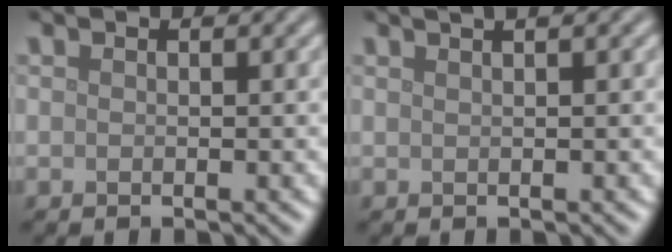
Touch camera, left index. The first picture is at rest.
{"total": 3.8, "force": [2.2, 1.7, 2.5], "torque": [-0.010, 0.026, 0.002]}